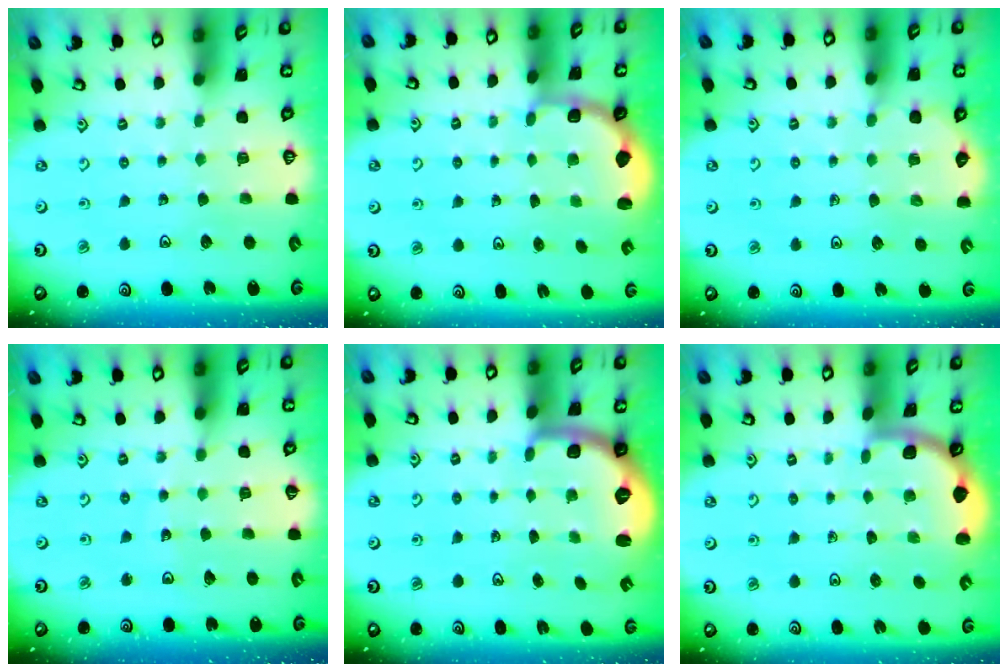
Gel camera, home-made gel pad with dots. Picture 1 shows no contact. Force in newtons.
{"total": 2.7, "press": 2.1, "slide": 1.7}
{"total": 4.1, "press": 4.0, "slide": 0.7}
{"total": 3.5, "press": 3.5, "slide": 0.4}
{"total": 1.9, "press": 1.8, "slide": 0.5}
{"total": 1.9, "press": 1.9, "slide": 0.0}